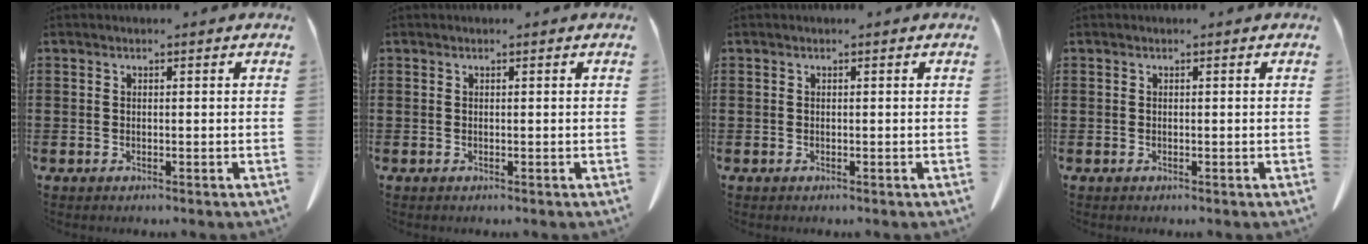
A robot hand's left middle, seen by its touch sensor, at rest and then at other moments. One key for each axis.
{"total": 0.0}
{"total": 0.0}
{"total": 0.0}